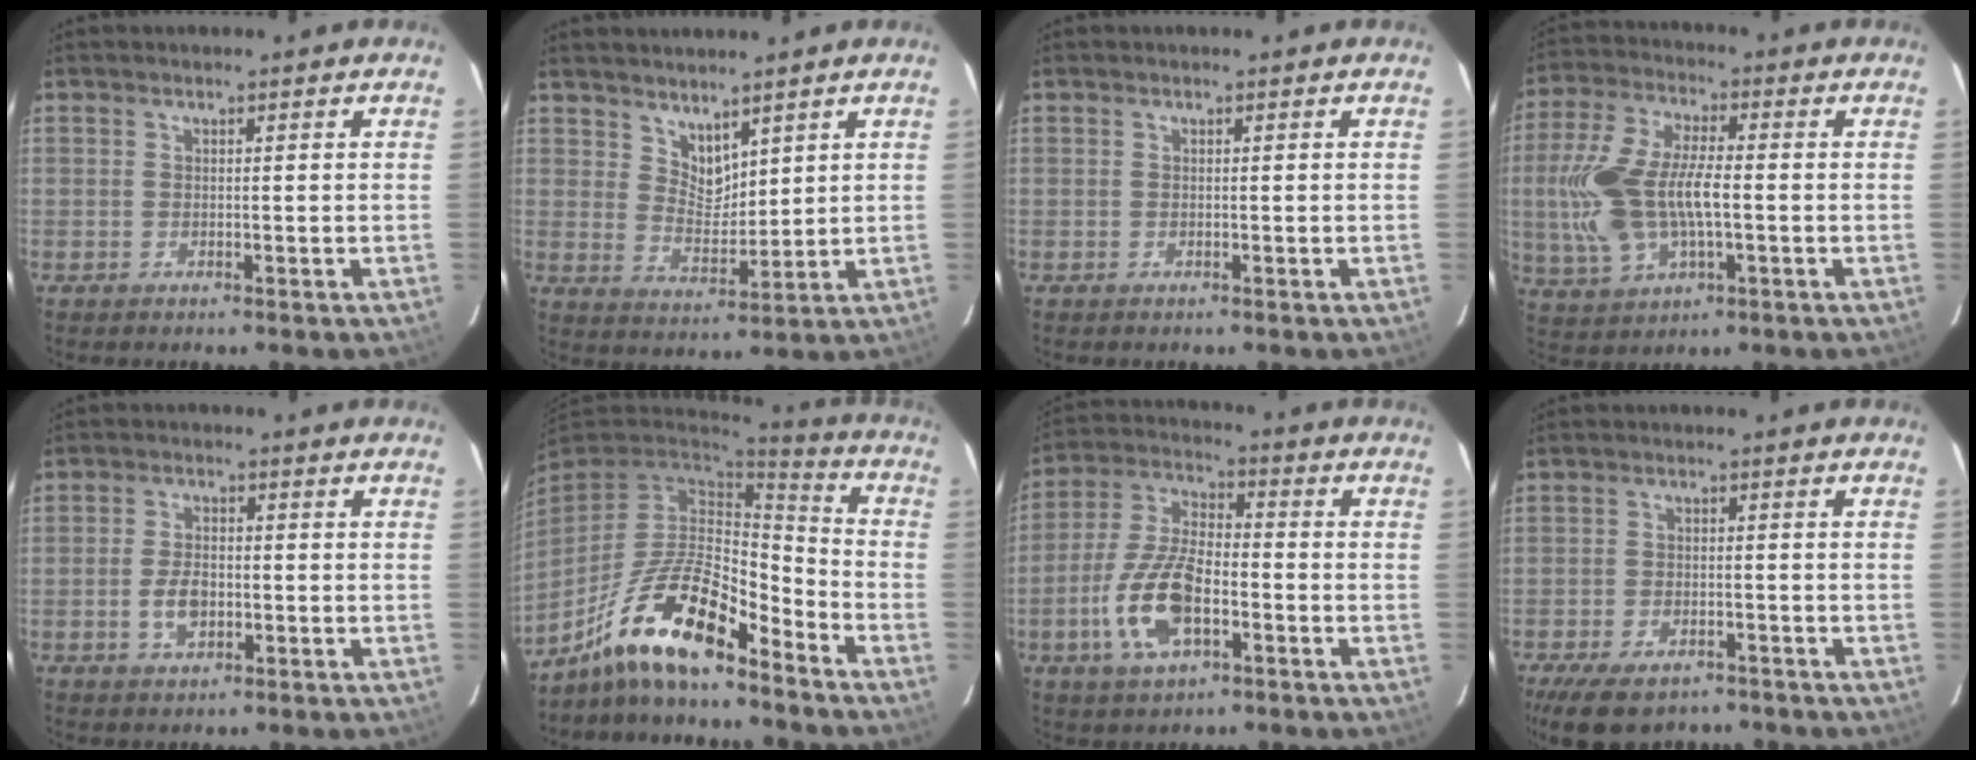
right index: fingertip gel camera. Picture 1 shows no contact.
{"total": 5.5, "force": [4.4, 2.8, 1.9], "torque": [-0.023, -0.006, 0.086]}
{"total": 0.0}
{"total": 15.8, "force": [-1.4, 7.8, 13.7], "torque": [-0.301, 0.003, -0.021]}
{"total": 5.0, "force": [-1.4, 3.0, 3.7], "torque": [-0.077, 0.001, -0.021]}
{"total": 15.8, "force": [-11.4, 4.7, 9.8], "torque": [-0.205, 0.000, -0.213]}
{"total": 13.7, "force": [-4.9, 6.2, 11.2], "torque": [-0.242, 0.000, -0.090]}
{"total": 10.4, "force": [-7.5, 5.2, 5.1], "torque": [-0.116, -0.018, -0.115]}